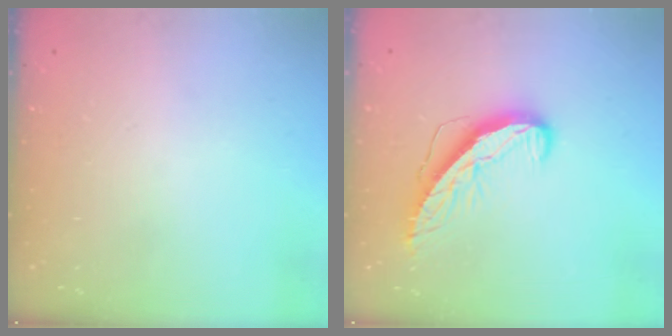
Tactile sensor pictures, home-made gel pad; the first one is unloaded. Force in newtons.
{"total": 9.5, "press": 9.5, "slide": 0.5}